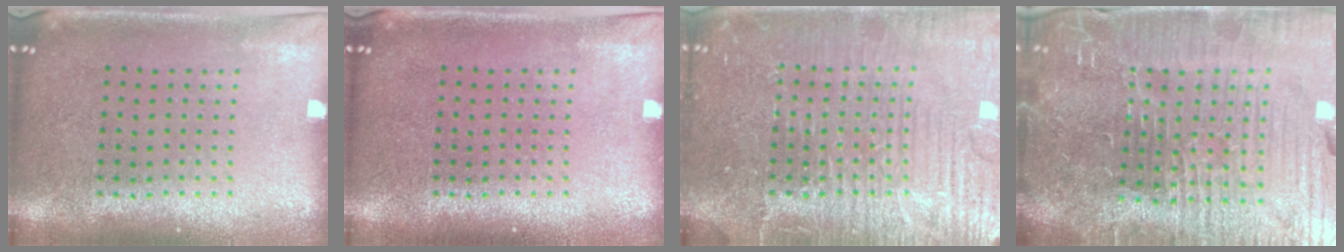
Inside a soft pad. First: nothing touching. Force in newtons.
{"total": 0.0}
{"total": 7.0, "press": 6.9, "slide": 0.9}
{"total": 7.6, "press": 6.7, "slide": 3.5}